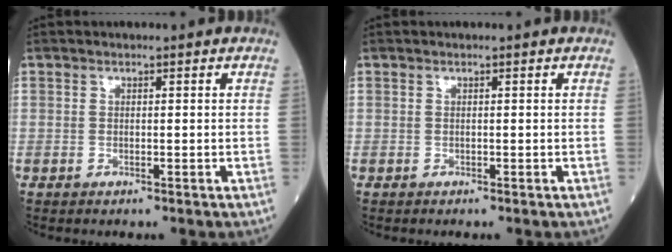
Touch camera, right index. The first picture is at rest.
{"total": 0.0}